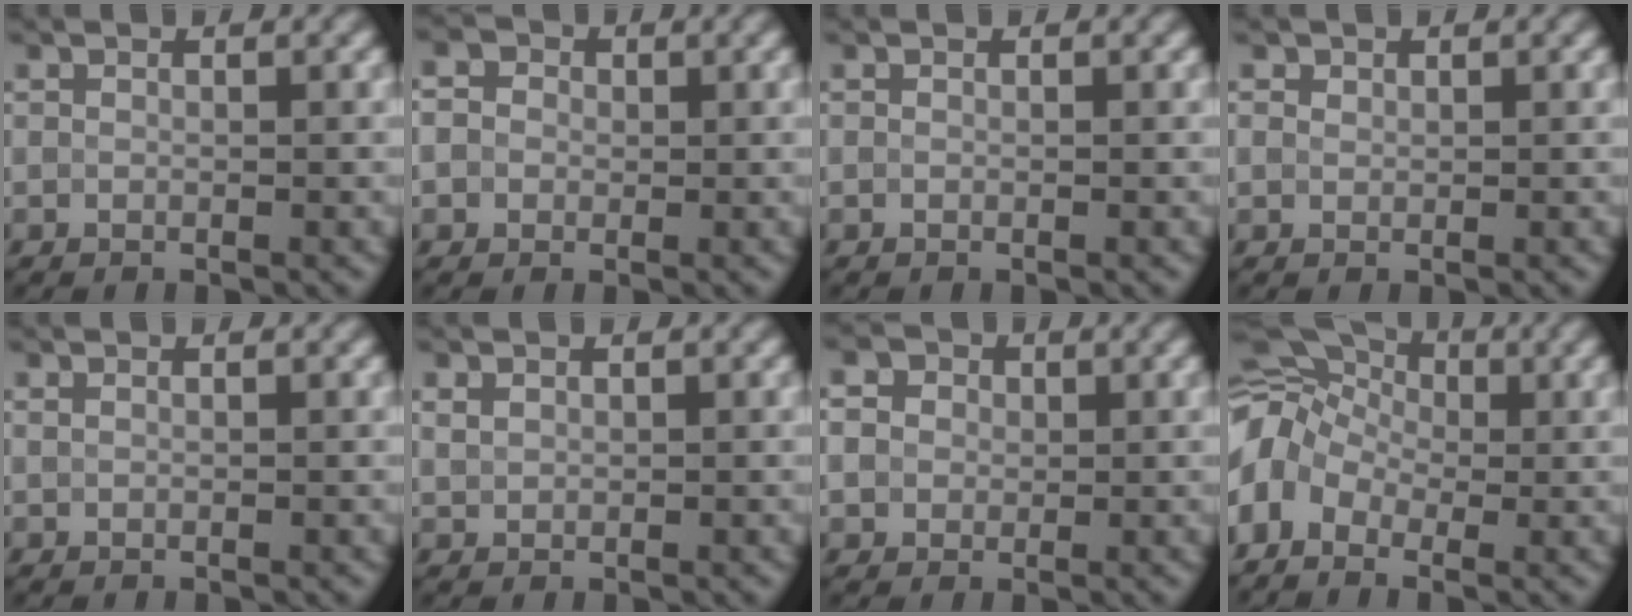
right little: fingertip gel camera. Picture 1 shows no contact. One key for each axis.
{"total": 3.7, "fx": 0.9, "fy": 3.2, "fz": 1.8, "tx": -0.016, "ty": 0.025, "tz": -0.018}
{"total": 0.0}
{"total": 0.9, "fx": 0.6, "fy": 0.7, "fz": 0.1, "tx": -0.003, "ty": 0.002, "tz": 0.010}
{"total": 0.0}
{"total": 1.0, "fx": 0.6, "fy": 0.7, "fz": 0.3, "tx": -0.008, "ty": 0.001, "tz": 0.013}
{"total": 7.2, "fx": 2.6, "fy": 5.7, "fz": 3.5, "tx": -0.066, "ty": 0.032, "tz": 0.010}
{"total": 8.7, "fx": -0.4, "fy": 6.6, "fz": 5.7, "tx": -0.105, "ty": 0.028, "tz": -0.027}